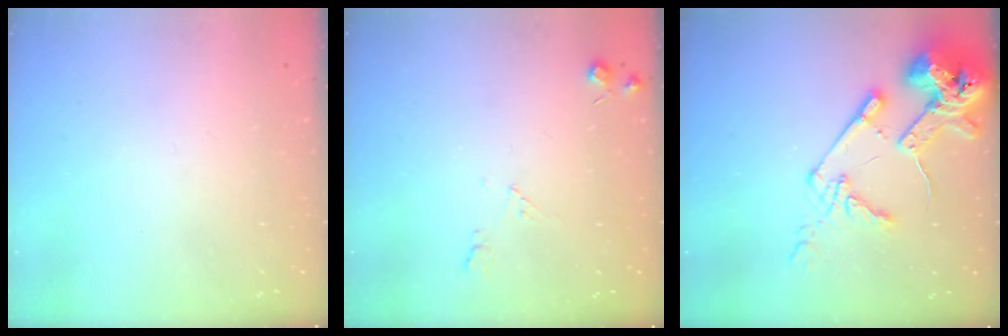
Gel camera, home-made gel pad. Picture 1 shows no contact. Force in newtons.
{"total": 5.6, "press": 5.6, "slide": 0.9}
{"total": 15.9, "press": 15.8, "slide": 2.0}